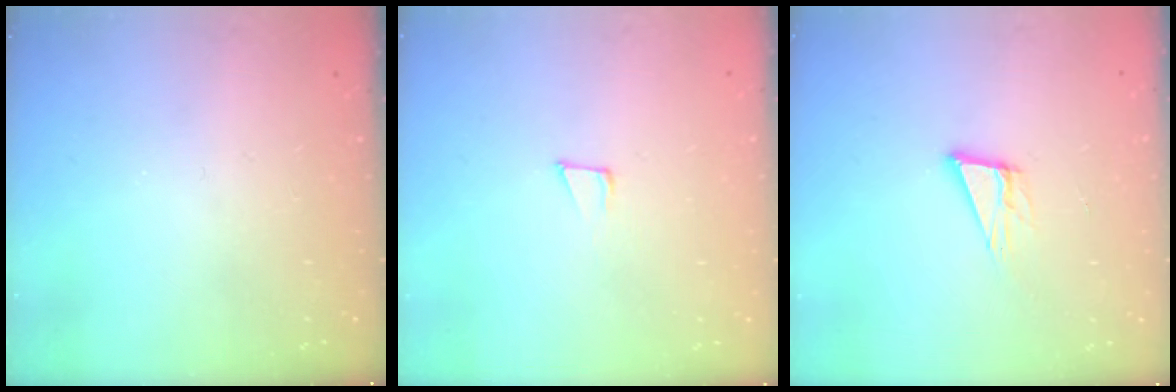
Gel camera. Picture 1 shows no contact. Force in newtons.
{"total": 7.0, "press": 6.8, "slide": 1.4}
{"total": 10.3, "press": 9.7, "slide": 3.3}